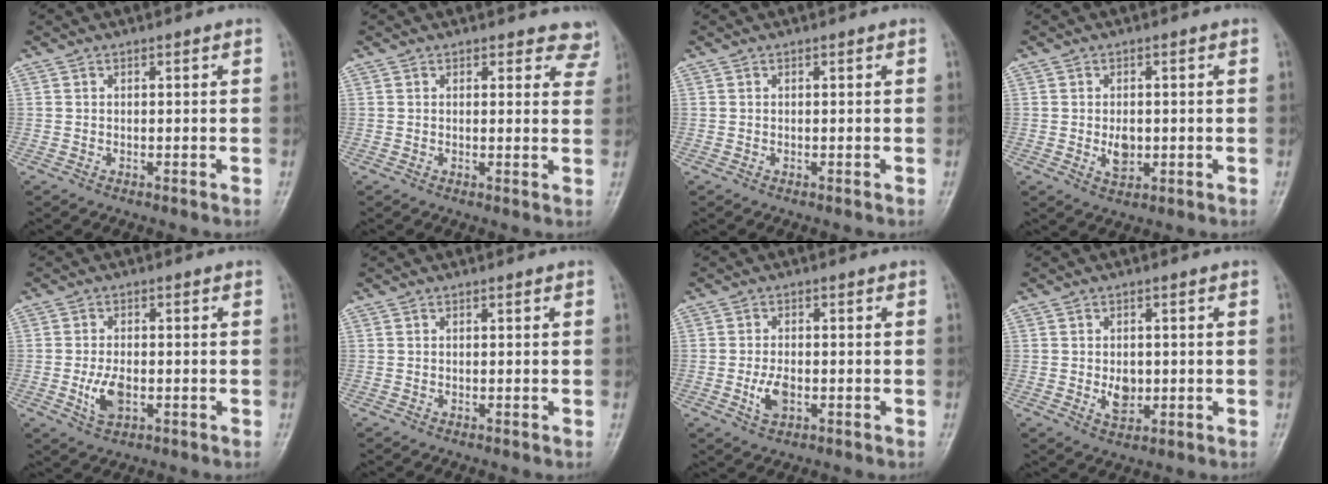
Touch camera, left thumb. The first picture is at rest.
{"total": 4.9, "force": [4.4, 2.2, 0.4], "torque": [0.039, -0.023, 0.026]}
{"total": 0.0}
{"total": 3.7, "force": [-0.4, 2.4, 2.8], "torque": [-0.038, -0.004, -0.002]}
{"total": 5.1, "force": [-1.2, 2.9, 4.1], "torque": [-0.077, -0.002, -0.020]}
{"total": 0.0}
{"total": 4.1, "force": [-1.1, 2.3, 3.2], "torque": [-0.061, 0.000, -0.019]}
{"total": 4.1, "force": [-0.3, 2.9, 2.9], "torque": [-0.034, -0.003, 0.000]}